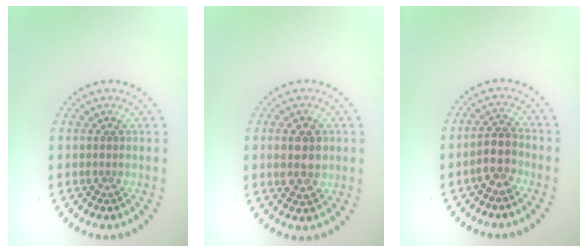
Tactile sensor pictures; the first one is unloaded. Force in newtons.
{"total": 3.3, "press": 3.2, "slide": 0.4}
{"total": 2.5, "press": 2.2, "slide": 1.2}